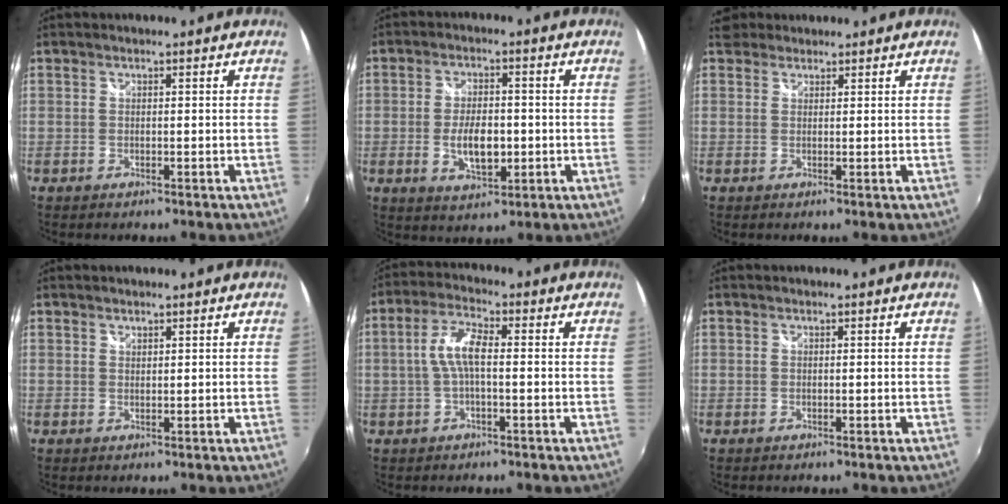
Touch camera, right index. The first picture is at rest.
{"total": 7.6, "force": [-1.4, 3.7, 6.5], "torque": [-0.125, -0.006, -0.019]}
{"total": 2.3, "force": [1.5, 1.6, 0.2], "torque": [0.002, 0.012, 0.022]}
{"total": 0.7, "force": [0.7, 0.3, 0.1], "torque": [0.001, 0.000, 0.013]}
{"total": 6.1, "force": [-0.3, 1.9, 5.8], "torque": [-0.118, 0.013, -0.005]}
{"total": 0.0}